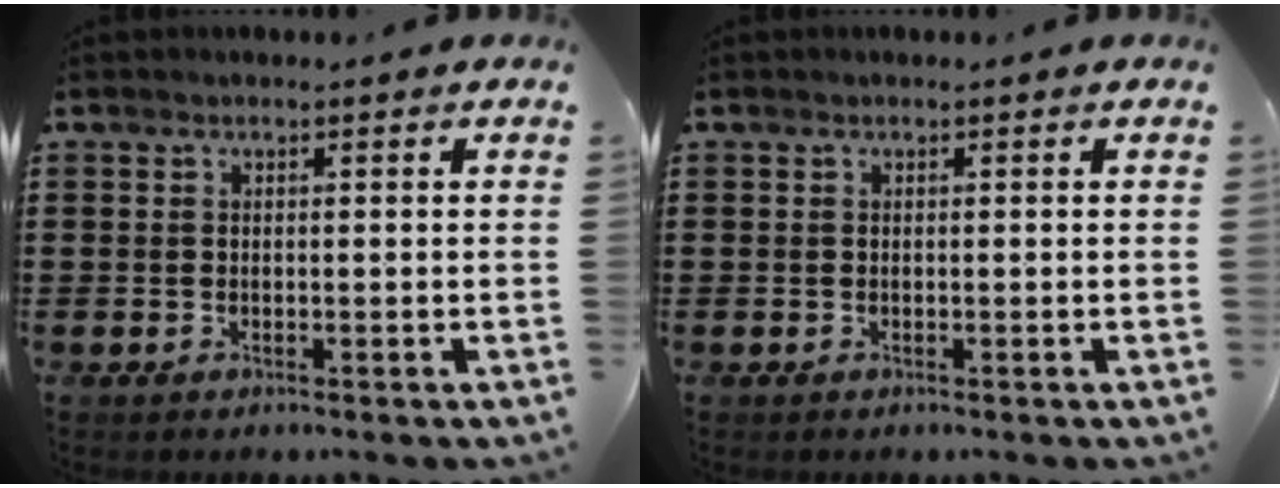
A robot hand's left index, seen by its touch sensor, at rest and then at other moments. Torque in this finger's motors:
{"motor_torque": [0.00, 0.03, -0.02, 0.00]}